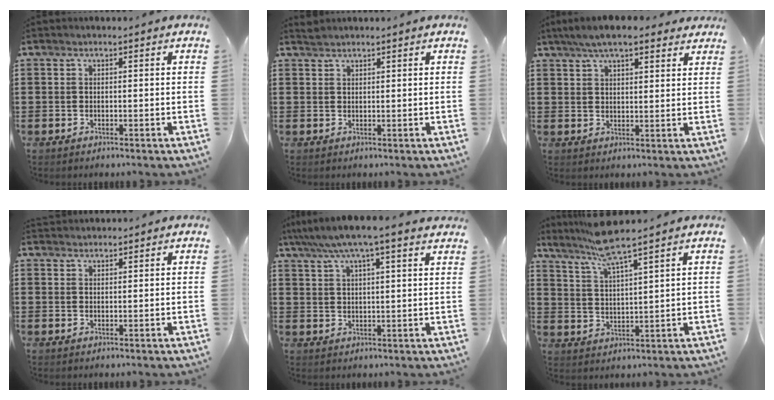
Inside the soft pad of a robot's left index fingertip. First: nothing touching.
{"total": 1.1, "force": [1.1, 0.1, 0.2], "torque": [-0.006, 0.000, 0.021]}
{"total": 6.3, "force": [5.0, 1.6, 3.5], "torque": [-0.078, -0.001, 0.092]}
{"total": 1.5, "force": [1.5, 0.2, 0.0], "torque": [-0.004, 0.001, 0.030]}
{"total": 6.2, "force": [4.9, 0.2, 3.8], "torque": [-0.088, -0.013, 0.085]}
{"total": 6.9, "force": [5.7, -0.6, 3.7], "torque": [-0.091, -0.024, 0.099]}